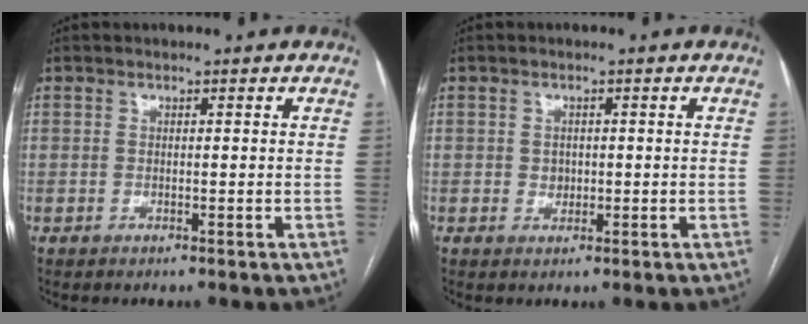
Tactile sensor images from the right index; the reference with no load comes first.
{"total": 1.8, "force": [0.1, 1.6, 0.8], "torque": [-0.009, 0.002, 0.005]}